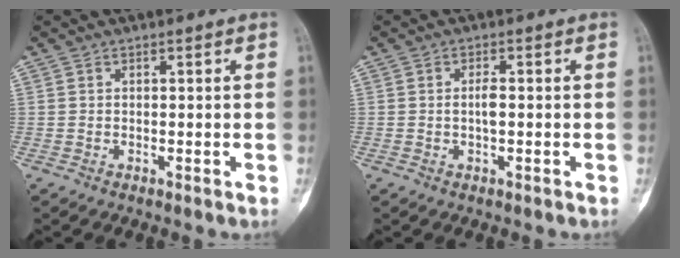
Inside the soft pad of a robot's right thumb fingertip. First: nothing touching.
{"total": 2.0, "force": [-0.2, 0.6, 1.9], "torque": [-0.034, 0.003, -0.005]}